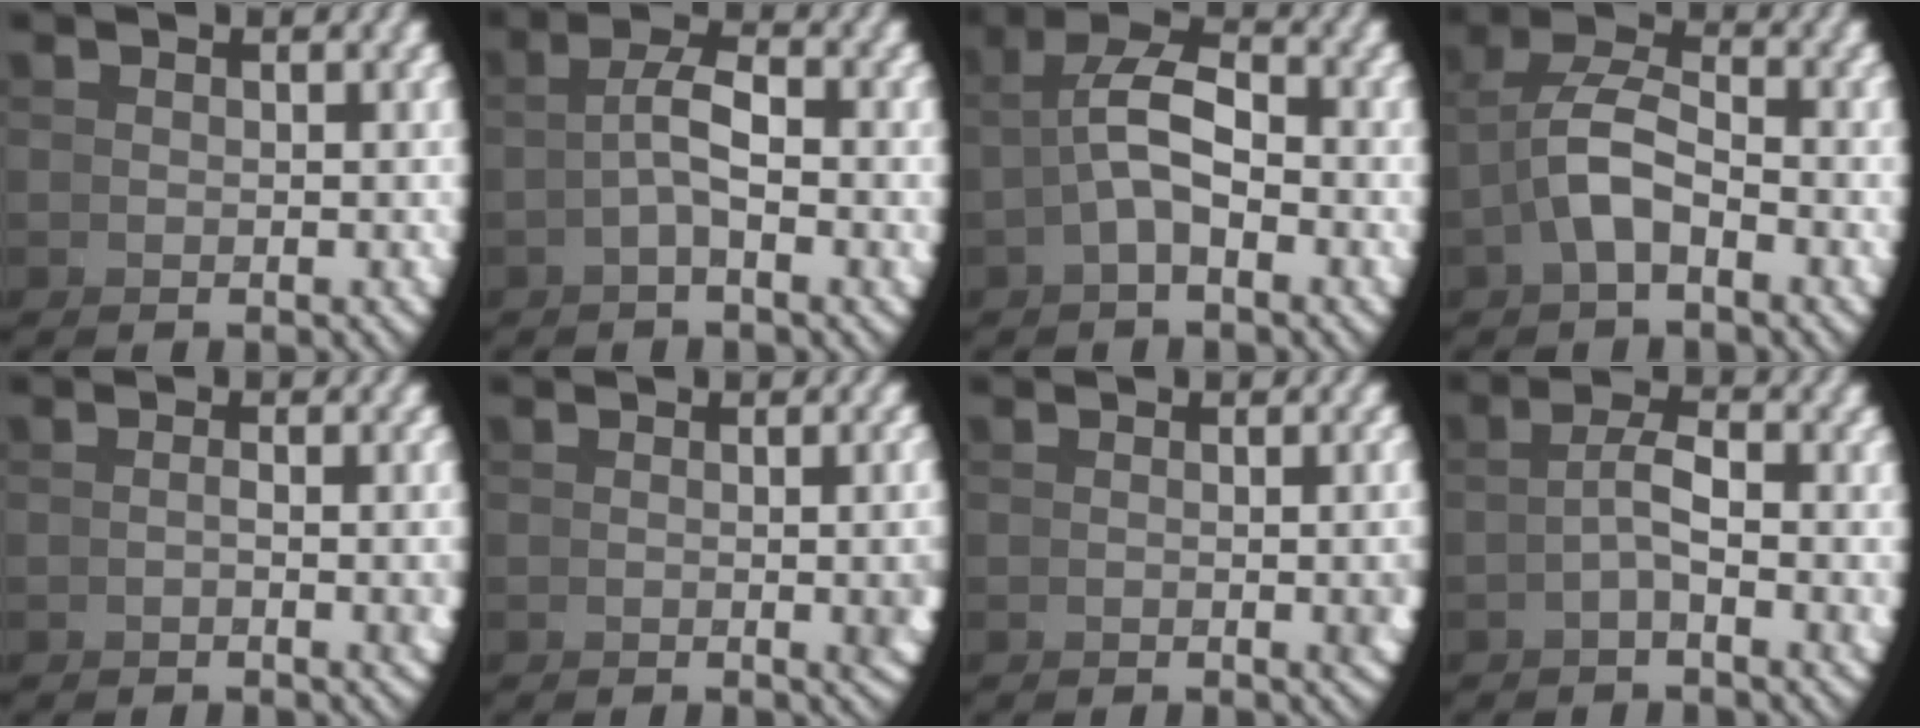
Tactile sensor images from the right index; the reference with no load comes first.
{"total": 3.0, "force": [0.4, 0.5, 2.9], "torque": [-0.052, 0.003, 0.005]}
{"total": 5.4, "force": [1.2, 2.7, 4.4], "torque": [-0.077, 0.000, 0.015]}
{"total": 4.5, "force": [0.3, 2.9, 3.4], "torque": [-0.077, -0.002, 0.002]}
{"total": 2.0, "force": [-0.5, 0.0, 2.0], "torque": [-0.018, 0.008, -0.012]}
{"total": 3.7, "force": [-0.1, 1.2, 3.5], "torque": [-0.032, 0.012, -0.010]}
{"total": 2.9, "force": [-0.2, 0.9, 2.8], "torque": [-0.024, 0.010, -0.010]}
{"total": 2.6, "force": [-0.2, 0.0, 2.6], "torque": [-0.047, 0.000, -0.005]}